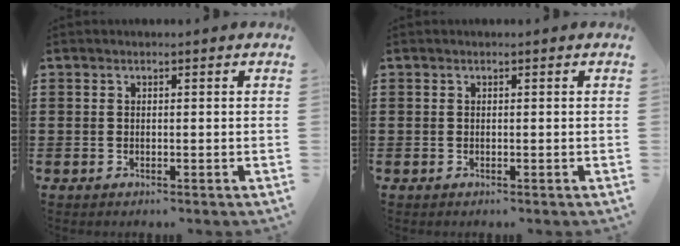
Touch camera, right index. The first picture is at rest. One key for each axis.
{"total": 0.0}